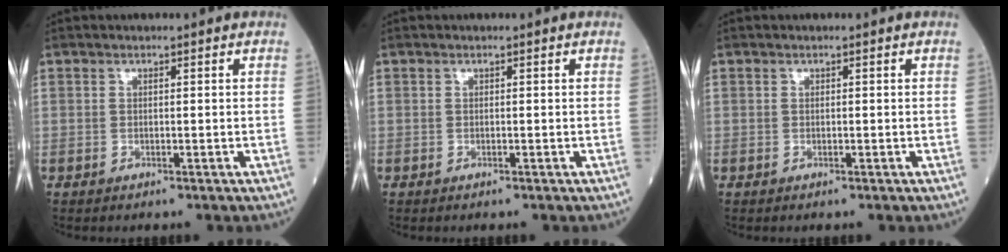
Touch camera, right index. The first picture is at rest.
{"total": 0.0}
{"total": 0.0}